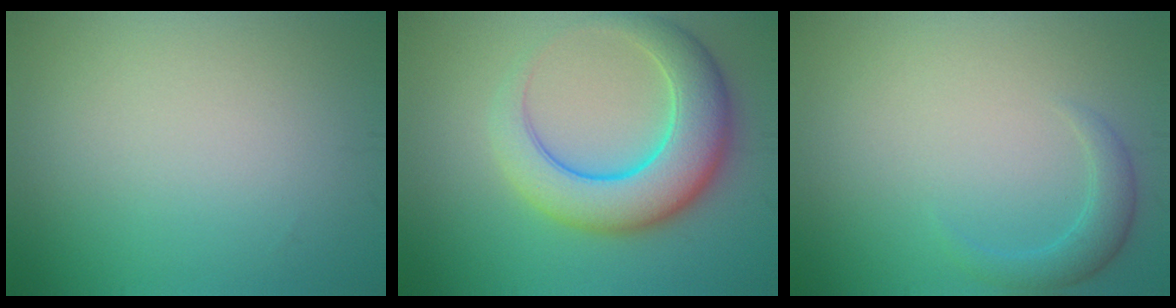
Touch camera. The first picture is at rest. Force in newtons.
{"total": 7.9, "press": 7.9, "slide": 0.1}
{"total": 2.1, "press": 2.1, "slide": 0.2}